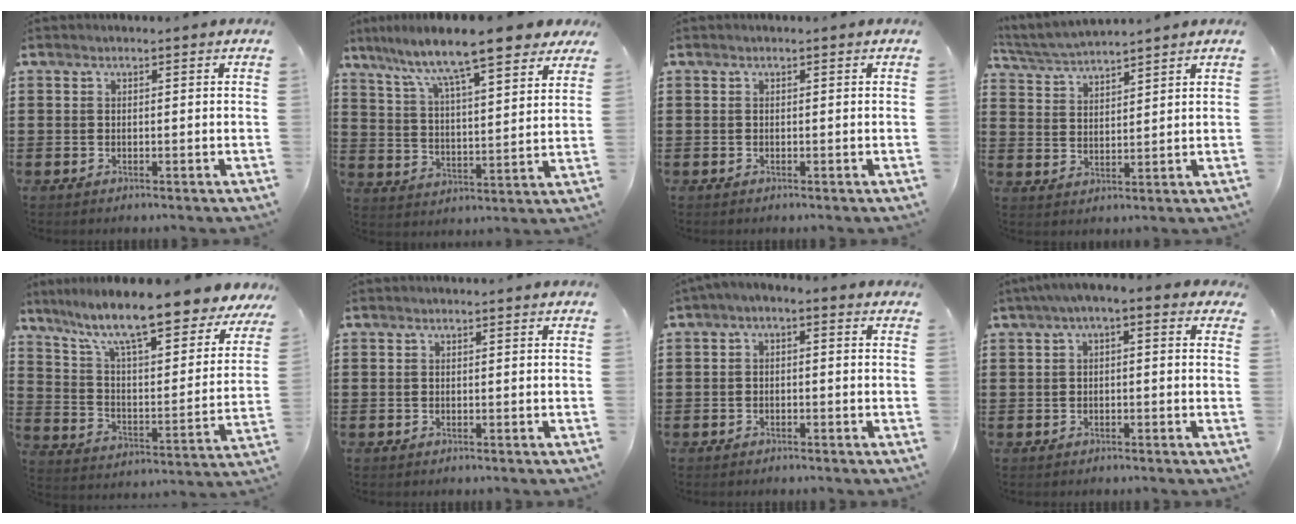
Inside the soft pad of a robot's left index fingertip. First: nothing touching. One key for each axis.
{"total": 9.7, "fx": 8.1, "fy": 0.9, "fz": 5.3, "tx": -0.128, "ty": -0.047, "tz": 0.129}
{"total": 0.0}
{"total": 4.1, "fx": 4.0, "fy": -0.1, "fz": 0.6, "tx": -0.028, "ty": -0.015, "tz": 0.073}
{"total": 11.5, "fx": 9.4, "fy": 0.9, "fz": 6.5, "tx": -0.152, "ty": -0.064, "tz": 0.157}
{"total": 0.0}
{"total": 1.9, "fx": -1.7, "fy": 0.3, "fz": 0.6, "tx": -0.012, "ty": 0.001, "tz": -0.036}
{"total": 2.5, "fx": -1.6, "fy": 0.6, "fz": 1.8, "tx": -0.038, "ty": 0.001, "tz": -0.038}